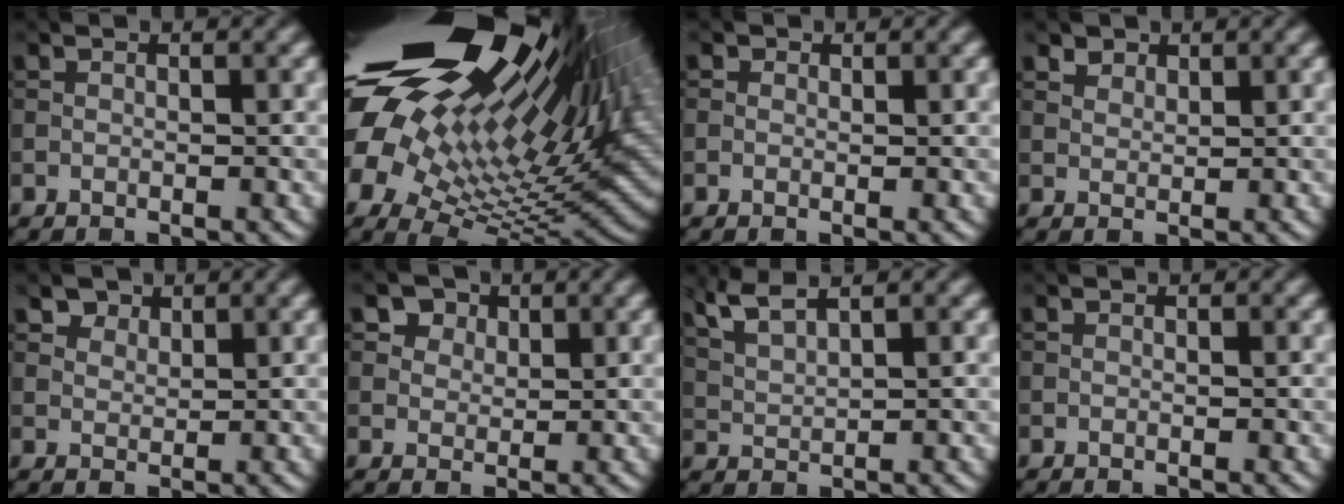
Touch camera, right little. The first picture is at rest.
{"total": 21.9, "force": [7.9, 10.5, 17.6], "torque": [-0.307, 0.009, 0.142]}
{"total": 0.5, "force": [0.2, 0.5, 0.1], "torque": [0.001, -0.002, -0.001]}
{"total": 1.7, "force": [1.3, 0.9, 0.4], "torque": [-0.009, -0.010, 0.032]}
{"total": 2.3, "force": [1.8, 1.3, 0.6], "torque": [-0.019, -0.014, 0.042]}
{"total": 5.3, "force": [3.3, 3.5, 2.2], "torque": [-0.062, -0.002, 0.054]}
{"total": 3.6, "force": [2.6, 0.7, 2.4], "torque": [-0.056, 0.015, 0.054]}
{"total": 0.0}